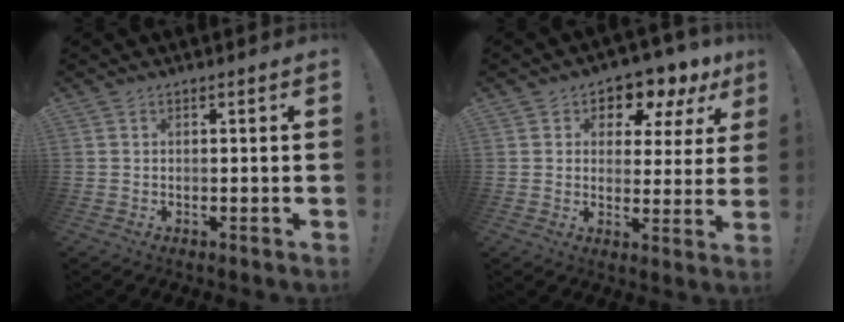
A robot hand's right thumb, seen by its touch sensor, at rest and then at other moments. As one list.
[{"total": 6.3, "force": [4.6, 3.7, 2.0], "torque": [-0.021, -0.046, 0.082]}]